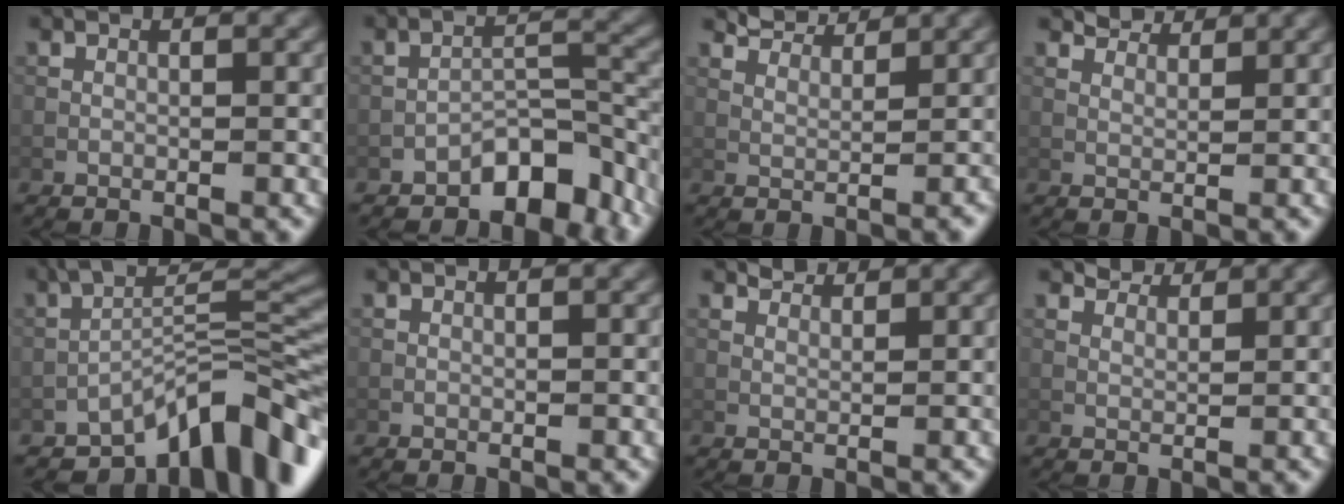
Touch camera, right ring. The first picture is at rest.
{"total": 5.2, "force": [-3.8, 2.2, 2.9], "torque": [-0.028, 0.011, -0.062]}
{"total": 3.5, "force": [3.2, 0.5, 1.4], "torque": [-0.031, -0.005, 0.054]}
{"total": 2.6, "force": [2.4, 0.6, 0.7], "torque": [-0.020, -0.007, 0.046]}
{"total": 10.4, "force": [-6.6, 3.8, 7.1], "torque": [-0.085, 0.016, -0.127]}
{"total": 0.0}
{"total": 1.8, "force": [1.7, 0.4, 0.5], "torque": [-0.017, -0.005, 0.030]}
{"total": 2.7, "force": [2.5, 0.7, 0.7], "torque": [-0.021, -0.007, 0.048]}